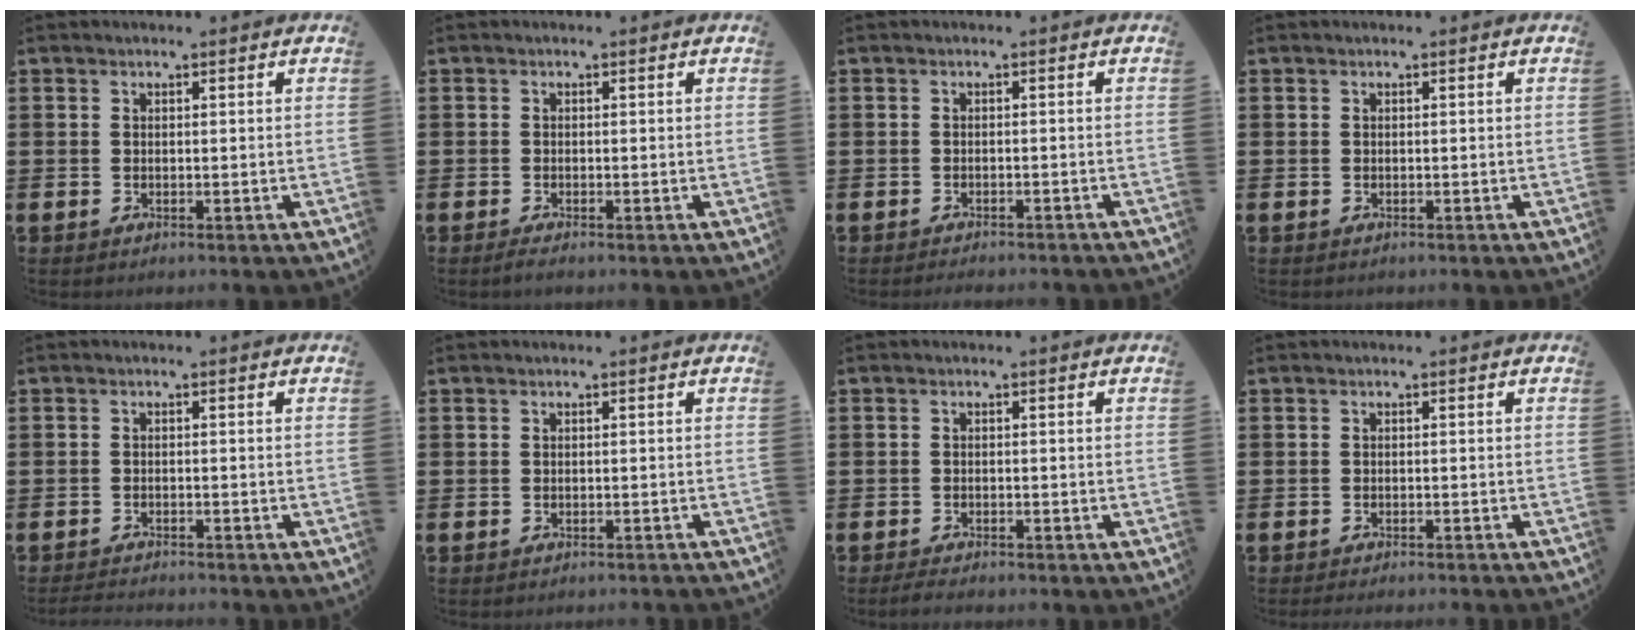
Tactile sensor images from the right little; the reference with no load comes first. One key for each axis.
{"total": 0.8, "fx": -0.5, "fy": 0.1, "fz": 0.6, "tx": -0.011, "ty": -0.003, "tz": -0.009}
{"total": 1.1, "fx": -1.1, "fy": -0.1, "fz": 0.0, "tx": -0.002, "ty": 0.001, "tz": -0.023}
{"total": 0.0}
{"total": 1.5, "fx": -1.4, "fy": -0.1, "fz": 0.1, "tx": -0.004, "ty": 0.002, "tz": -0.029}
{"total": 0.6, "fx": -0.6, "fy": -0.1, "fz": 0.0, "tx": 0.000, "ty": -0.001, "tz": -0.012}
{"total": 1.3, "fx": -1.2, "fy": 0.2, "fz": 0.5, "tx": -0.011, "ty": 0.002, "tz": -0.025}
{"total": 1.0, "fx": -1.0, "fy": -0.2, "fz": 0.1, "tx": 0.000, "ty": 0.000, "tz": -0.020}